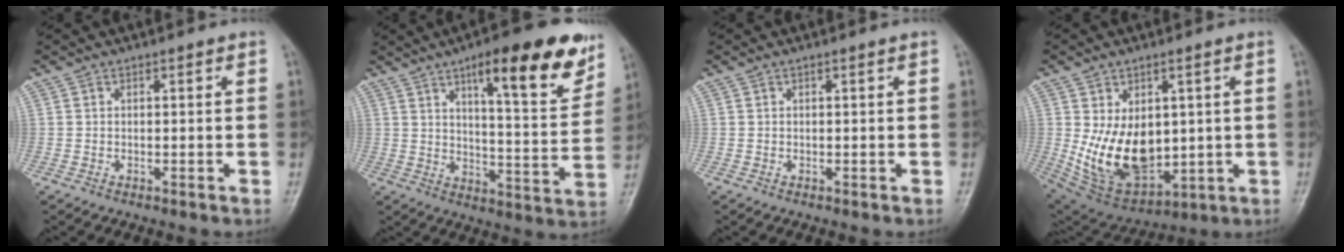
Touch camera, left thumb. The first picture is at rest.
{"total": 18.0, "force": [10.5, 4.7, 13.9], "torque": [-0.159, -0.050, 0.152]}
{"total": 0.0}
{"total": 15.0, "force": [0.6, 9.5, 11.6], "torque": [-0.166, -0.022, 0.043]}